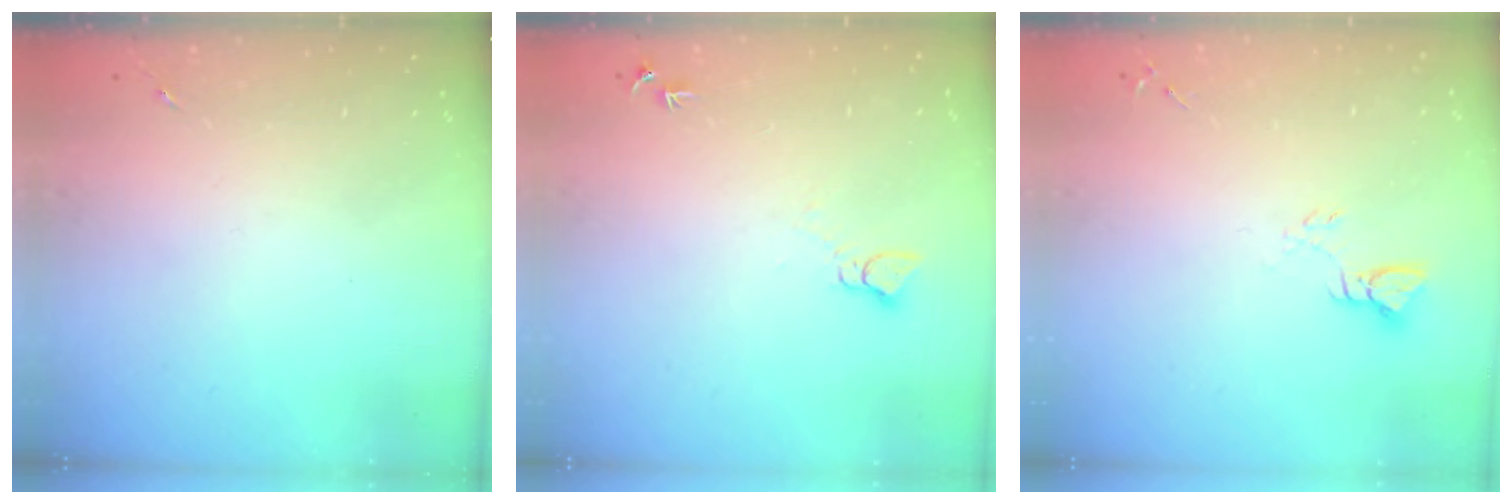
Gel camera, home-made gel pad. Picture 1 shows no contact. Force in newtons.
{"total": 4.6, "press": 4.6, "slide": 0.5}
{"total": 2.8, "press": 2.8, "slide": 0.2}